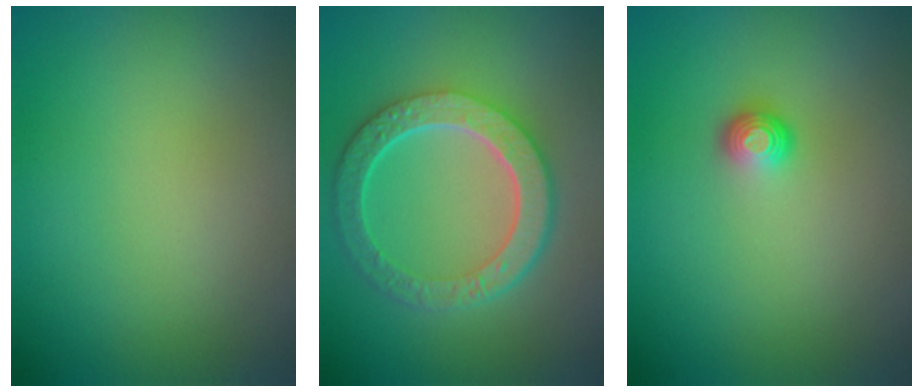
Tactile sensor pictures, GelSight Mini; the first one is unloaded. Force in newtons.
{"total": 6.7, "press": 5.1, "slide": 4.4}
{"total": 1.2, "press": 0.9, "slide": 0.7}